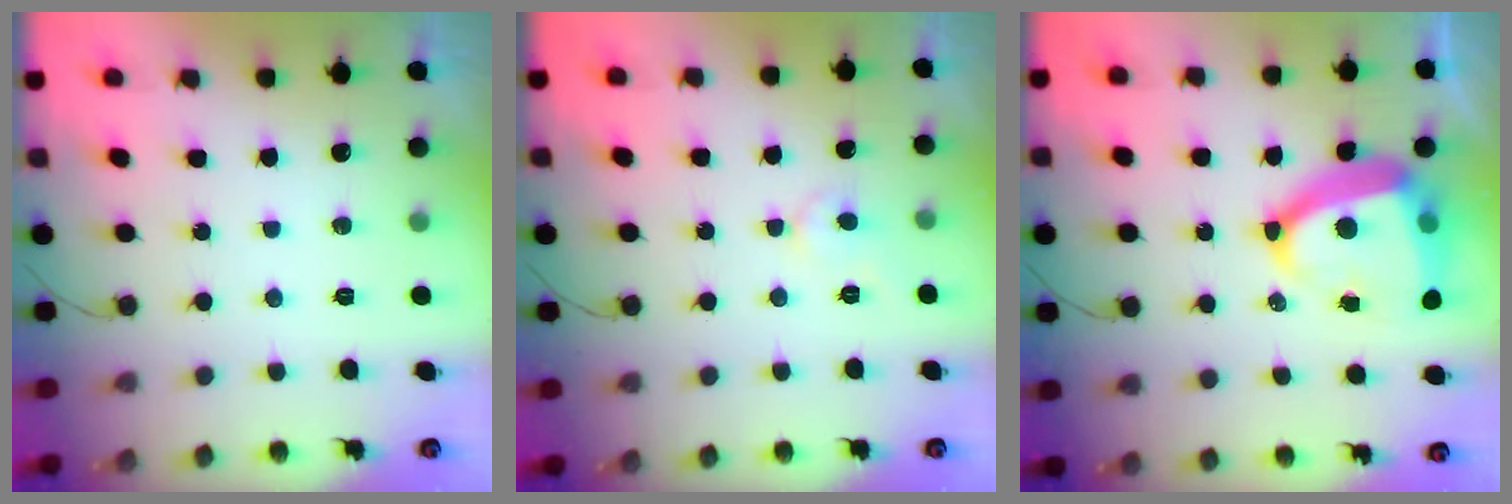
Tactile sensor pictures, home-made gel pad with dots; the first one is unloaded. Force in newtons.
{"total": 3.6, "press": 3.6, "slide": 0.3}
{"total": 16.3, "press": 16.1, "slide": 2.4}